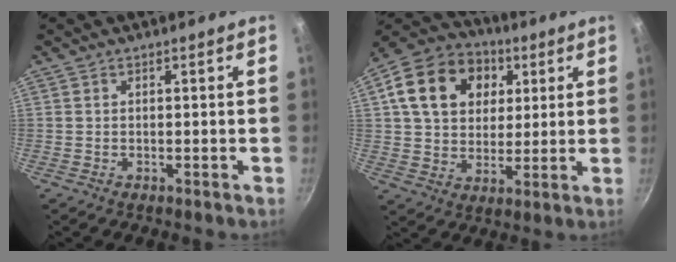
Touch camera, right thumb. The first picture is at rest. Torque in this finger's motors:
{"motor_torque": [-0.50, 1.15, 0.14, 0.23, 0.12]}